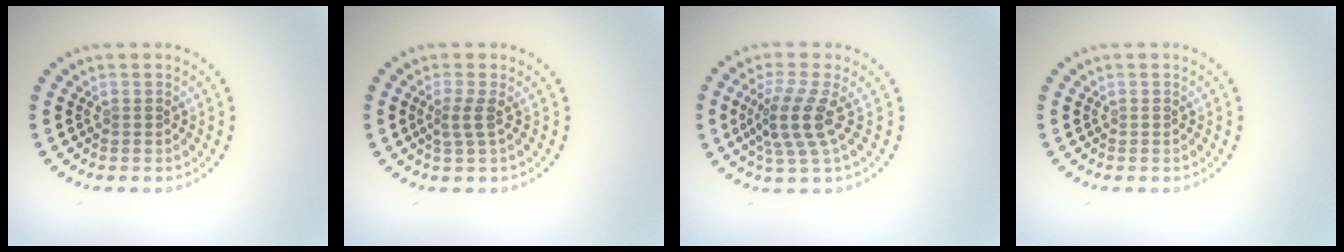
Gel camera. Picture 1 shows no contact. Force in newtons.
{"total": 1.7, "press": 1.2, "slide": 1.2}
{"total": 3.8, "press": 2.8, "slide": 2.5}
{"total": 0.0}